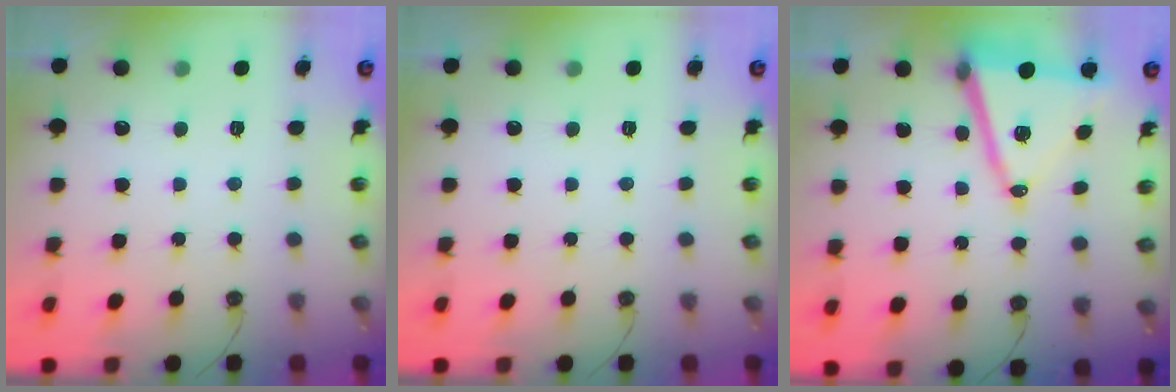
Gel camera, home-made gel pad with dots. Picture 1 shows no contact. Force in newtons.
{"total": 0.0}
{"total": 16.1, "press": 15.6, "slide": 3.7}